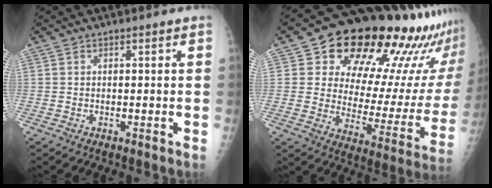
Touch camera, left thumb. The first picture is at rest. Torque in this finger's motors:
{"motor_torque": [0.20, 0.64, -0.05, -0.54, 0.22]}